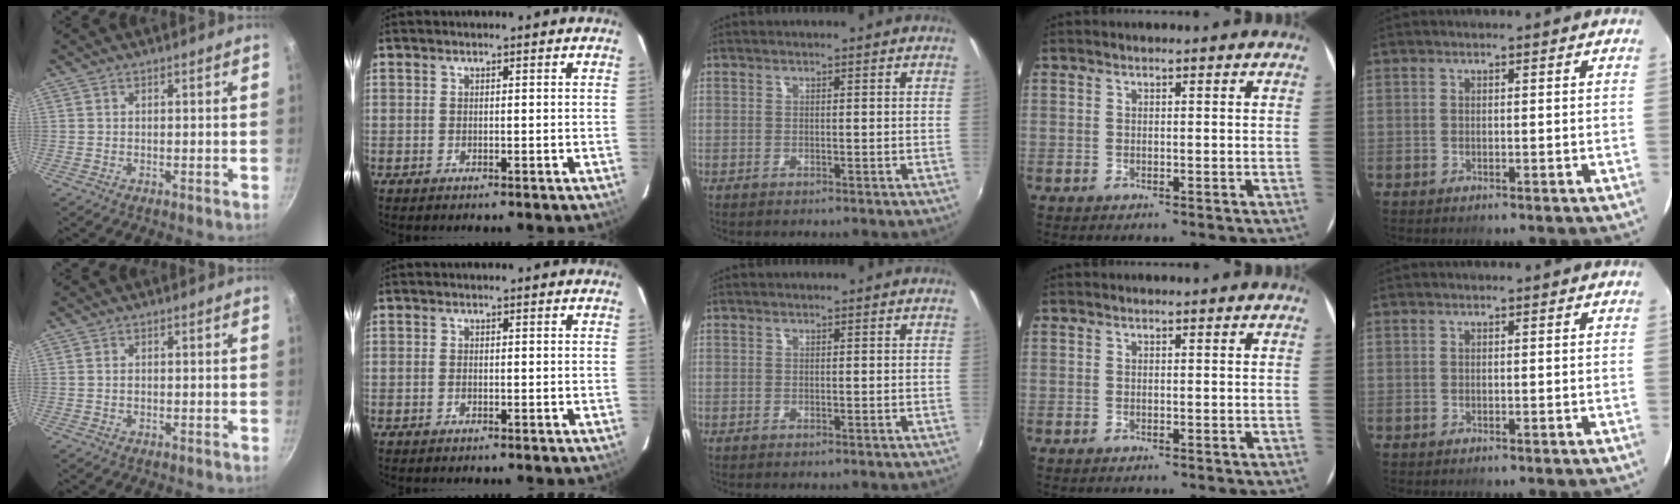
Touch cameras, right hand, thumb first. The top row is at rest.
{"thumb": {"total": 0.9, "force": [0.0, 0.7, 0.6], "torque": [-0.008, 0.003, 0.000]}, "index": {"total": 0.9, "force": [-0.4, 0.5, 0.6], "torque": [-0.014, 0.001, -0.008]}}